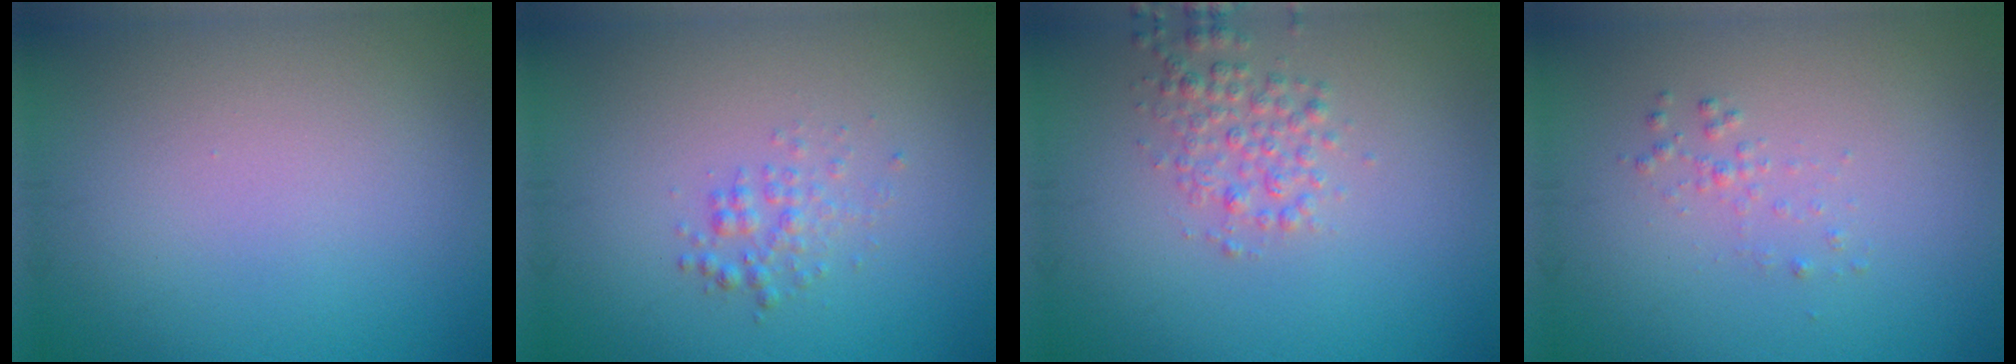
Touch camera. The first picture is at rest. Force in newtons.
{"total": 1.5, "press": 1.5, "slide": 0.0}
{"total": 2.4, "press": 2.4, "slide": 0.1}
{"total": 0.9, "press": 0.9, "slide": 0.0}